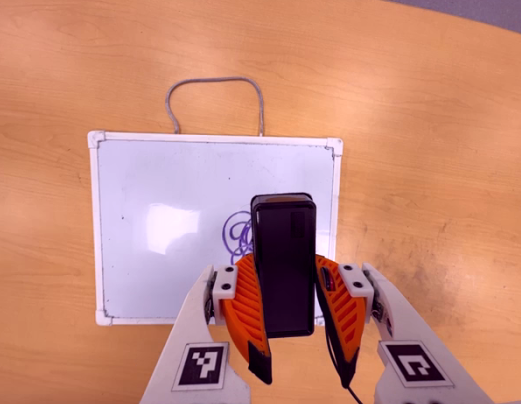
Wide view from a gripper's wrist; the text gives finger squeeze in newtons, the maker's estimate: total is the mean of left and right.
{"total": 7.0, "left": 6.4, "right": 7.6}